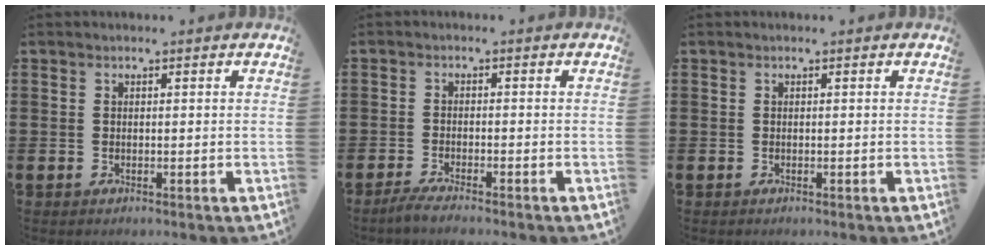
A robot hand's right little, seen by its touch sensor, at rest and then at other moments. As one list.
[{"total": 1.8, "force": [-1.5, -0.1, 1.1], "torque": [-0.016, 0.002, -0.028]}, {"total": 0.0}]